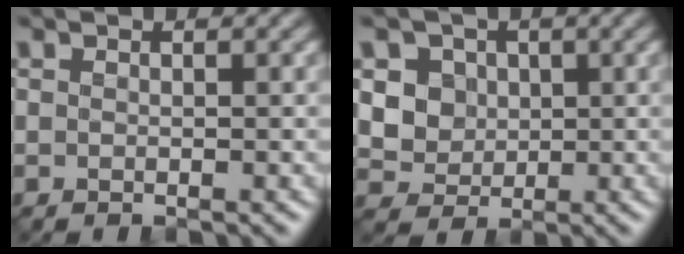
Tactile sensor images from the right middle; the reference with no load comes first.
{"total": 4.3, "force": [1.1, 3.8, 1.7], "torque": [-0.036, -0.004, 0.027]}